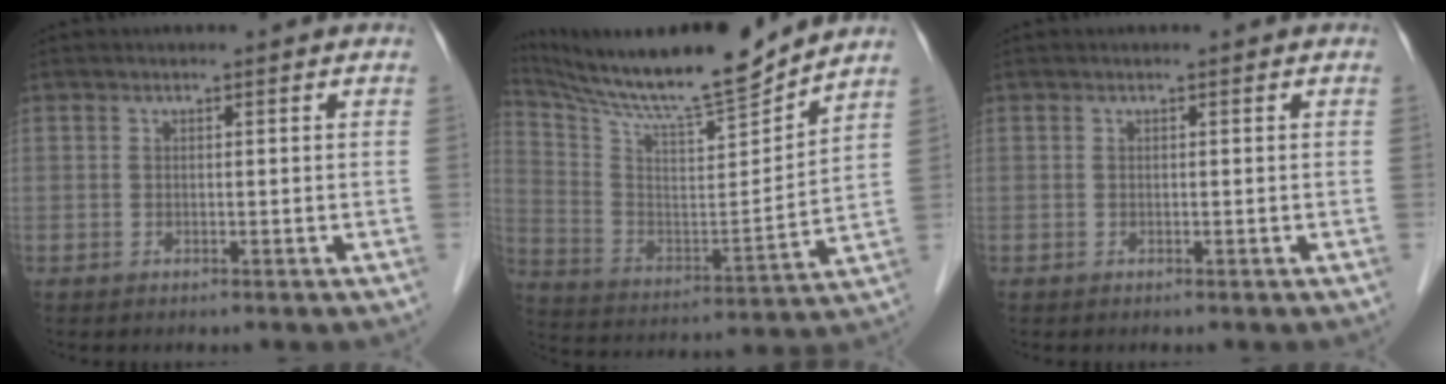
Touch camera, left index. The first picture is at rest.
{"total": 17.9, "force": [16.6, -0.1, 6.8], "torque": [-0.137, -0.029, 0.284]}
{"total": 0.0}